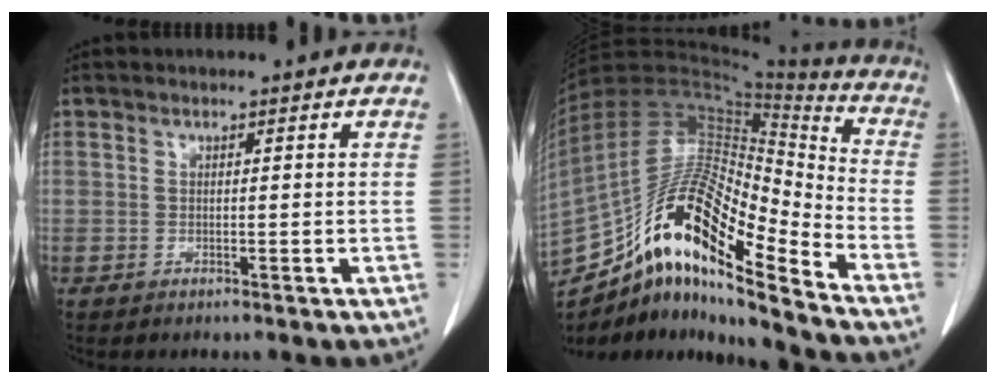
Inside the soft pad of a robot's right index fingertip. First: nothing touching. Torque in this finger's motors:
{"motor_torque": [1.10, -1.03, 0.61, 0.15]}